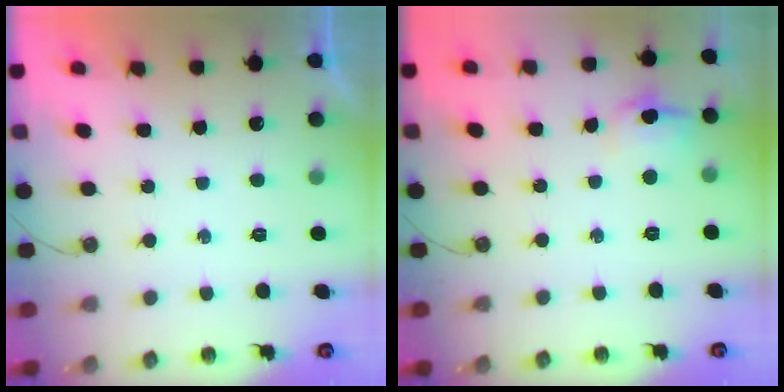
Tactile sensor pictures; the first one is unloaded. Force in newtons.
{"total": 7.3, "press": 7.2, "slide": 1.3}